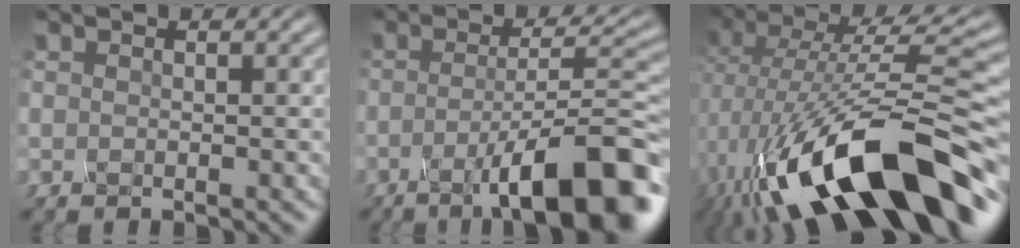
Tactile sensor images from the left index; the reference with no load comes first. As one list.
[{"total": 11.1, "force": [-6.9, 2.7, 8.3], "torque": [-0.148, 0.005, -0.098]}, {"total": 12.9, "force": [-5.0, 4.0, 11.2], "torque": [-0.217, 0.012, -0.061]}]